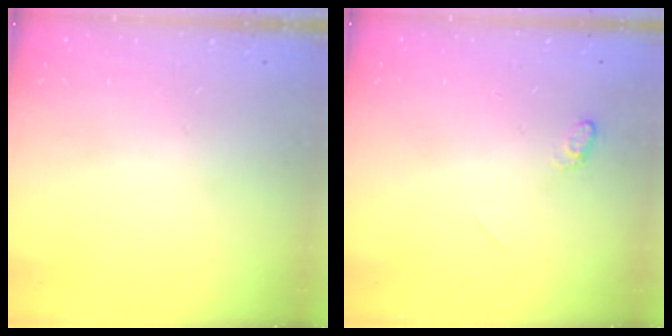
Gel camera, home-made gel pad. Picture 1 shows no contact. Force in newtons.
{"total": 3.8, "press": 3.8, "slide": 0.5}